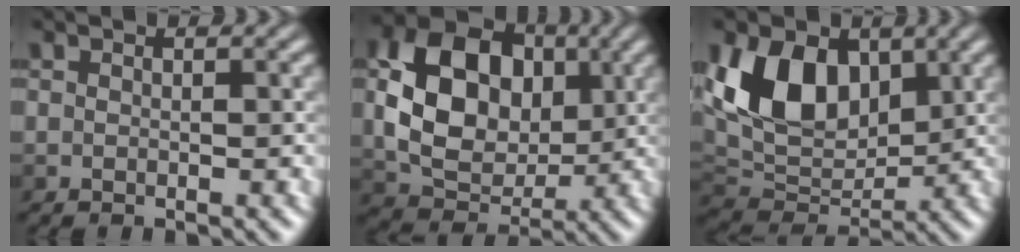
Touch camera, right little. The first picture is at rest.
{"total": 10.5, "force": [0.8, 7.6, 7.2], "torque": [-0.141, -0.001, 0.011]}
{"total": 8.5, "force": [2.2, 5.9, 5.6], "torque": [-0.113, -0.003, 0.033]}